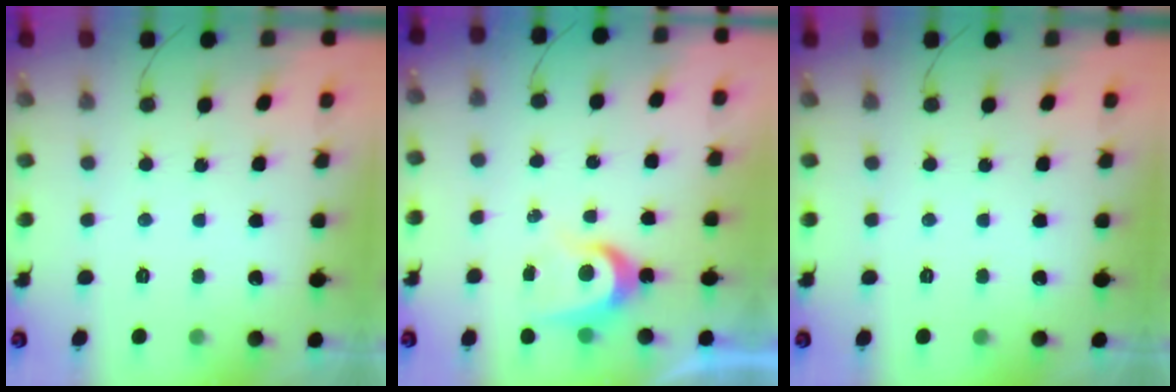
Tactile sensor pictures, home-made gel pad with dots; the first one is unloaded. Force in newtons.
{"total": 6.4, "press": 6.4, "slide": 0.4}
{"total": 0.0}